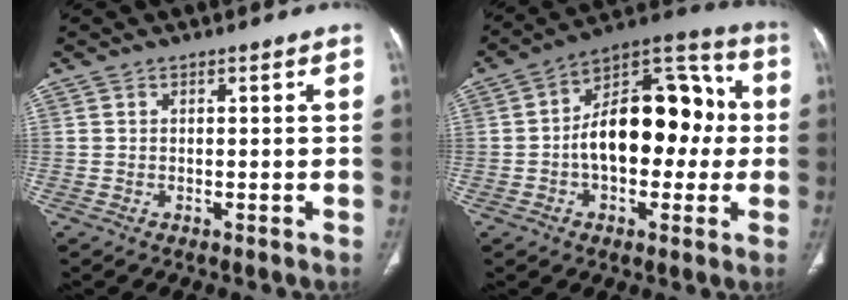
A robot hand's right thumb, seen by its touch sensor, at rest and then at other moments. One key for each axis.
{"total": 19.4, "fx": -0.3, "fy": 11.5, "fz": 15.6, "tx": -0.202, "ty": 0.050, "tz": -0.010}